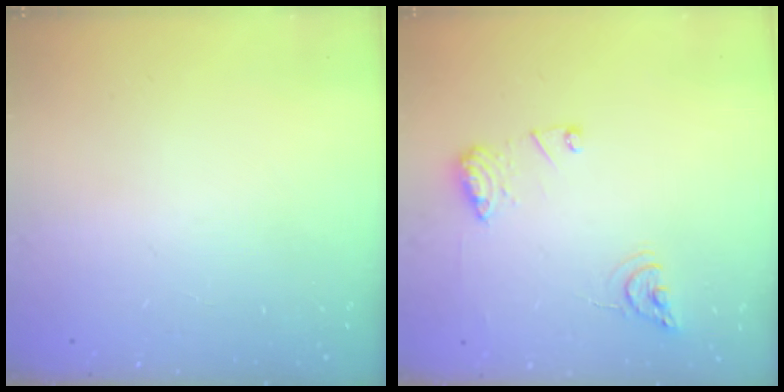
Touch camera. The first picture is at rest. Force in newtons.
{"total": 11.2, "press": 11.1, "slide": 1.1}